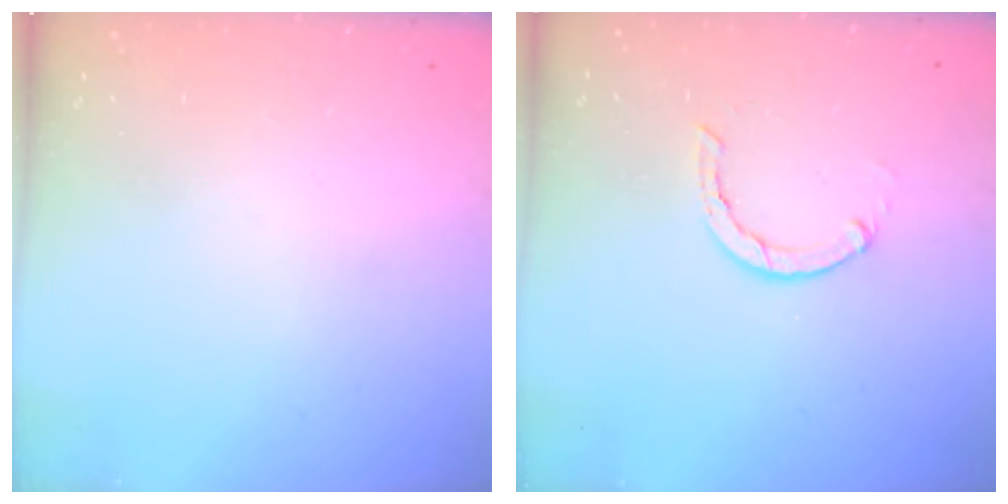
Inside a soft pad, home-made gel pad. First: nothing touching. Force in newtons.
{"total": 2.1, "press": 2.1, "slide": 0.3}